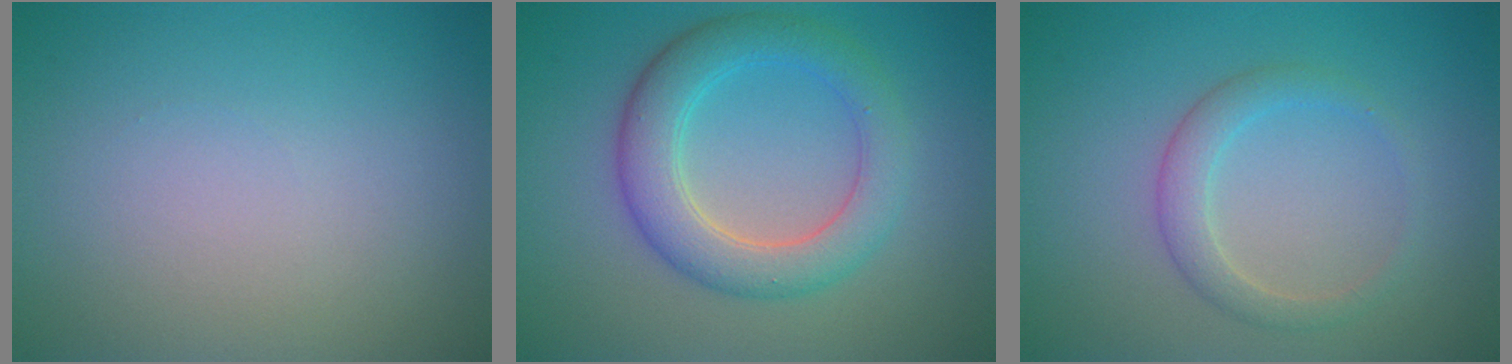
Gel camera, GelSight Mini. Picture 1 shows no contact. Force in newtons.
{"total": 5.3, "press": 5.3, "slide": 0.1}
{"total": 2.2, "press": 2.2, "slide": 0.1}